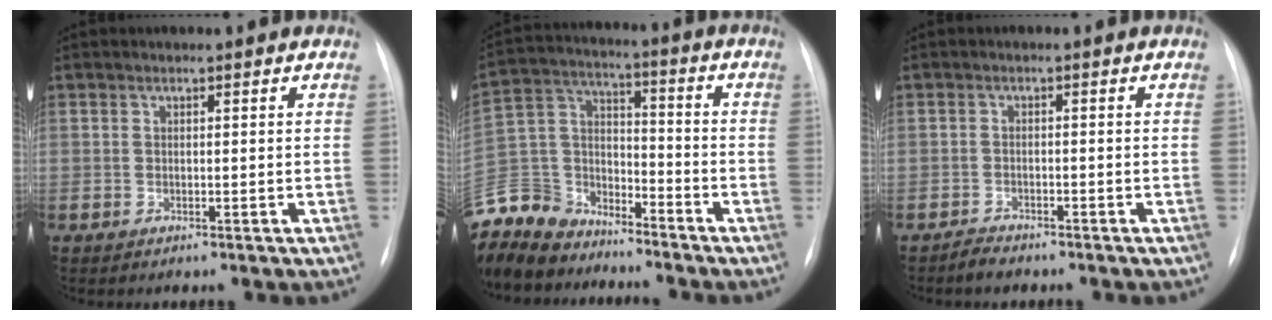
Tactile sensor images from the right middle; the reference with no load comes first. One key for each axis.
{"total": 13.3, "fx": -12.2, "fy": 5.1, "fz": 1.3, "tx": -0.036, "ty": 0.033, "tz": -0.236}
{"total": 1.7, "fx": -1.6, "fy": 0.5, "fz": 0.2, "tx": -0.009, "ty": -0.003, "tz": -0.027}